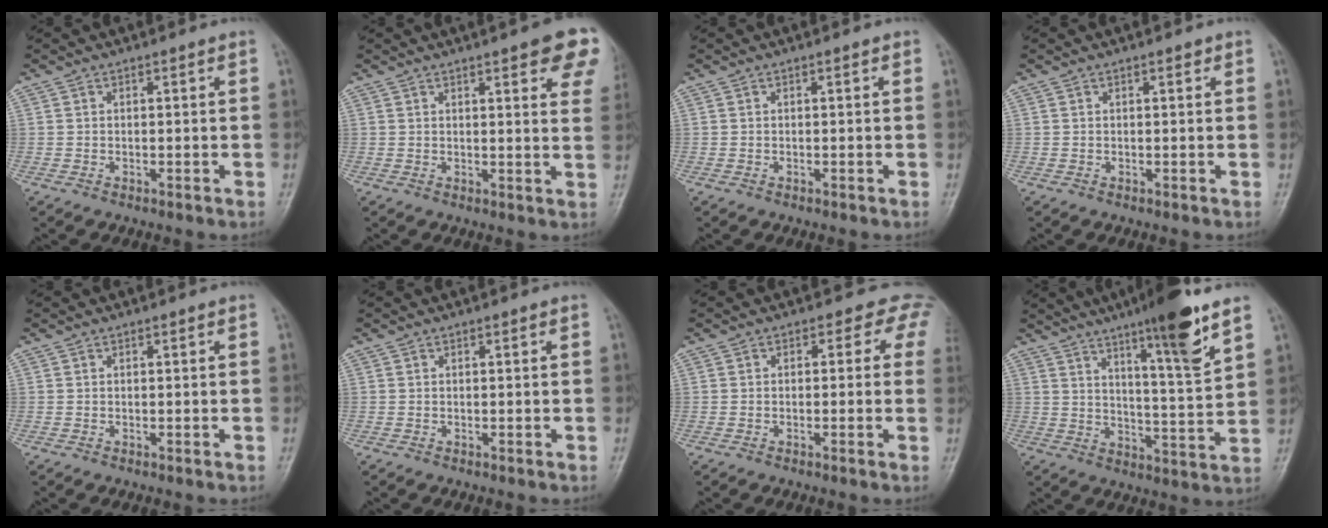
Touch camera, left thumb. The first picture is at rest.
{"total": 11.8, "force": [6.6, 3.0, 9.3], "torque": [-0.087, -0.020, 0.069]}
{"total": 0.0}
{"total": 0.6, "force": [0.4, 0.2, 0.4], "torque": [-0.006, -0.002, 0.004]}
{"total": 0.0}
{"total": 0.0}
{"total": 3.5, "force": [1.3, 2.8, 1.6], "torque": [0.014, 0.001, -0.012]}
{"total": 14.2, "force": [8.9, 1.4, 11.0], "torque": [-0.161, -0.055, 0.140]}